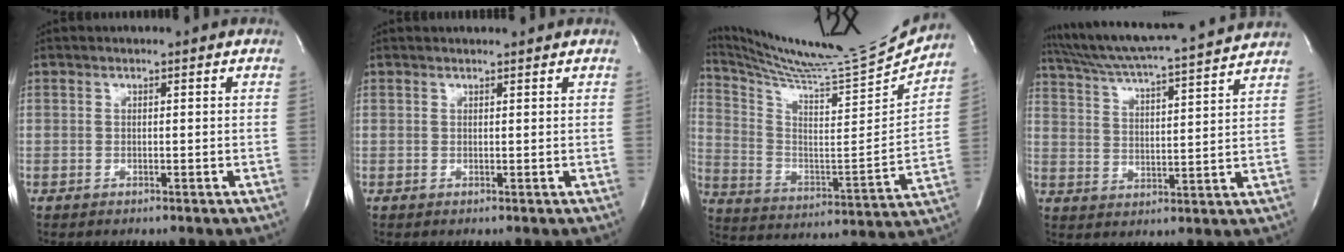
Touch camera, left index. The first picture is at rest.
{"total": 2.4, "force": [2.3, 0.2, 0.5], "torque": [-0.012, 0.009, 0.030]}
{"total": 23.1, "force": [21.6, -0.4, 8.1], "torque": [-0.160, -0.086, 0.325]}
{"total": 17.7, "force": [16.4, -0.5, 6.8], "torque": [-0.128, -0.005, 0.240]}